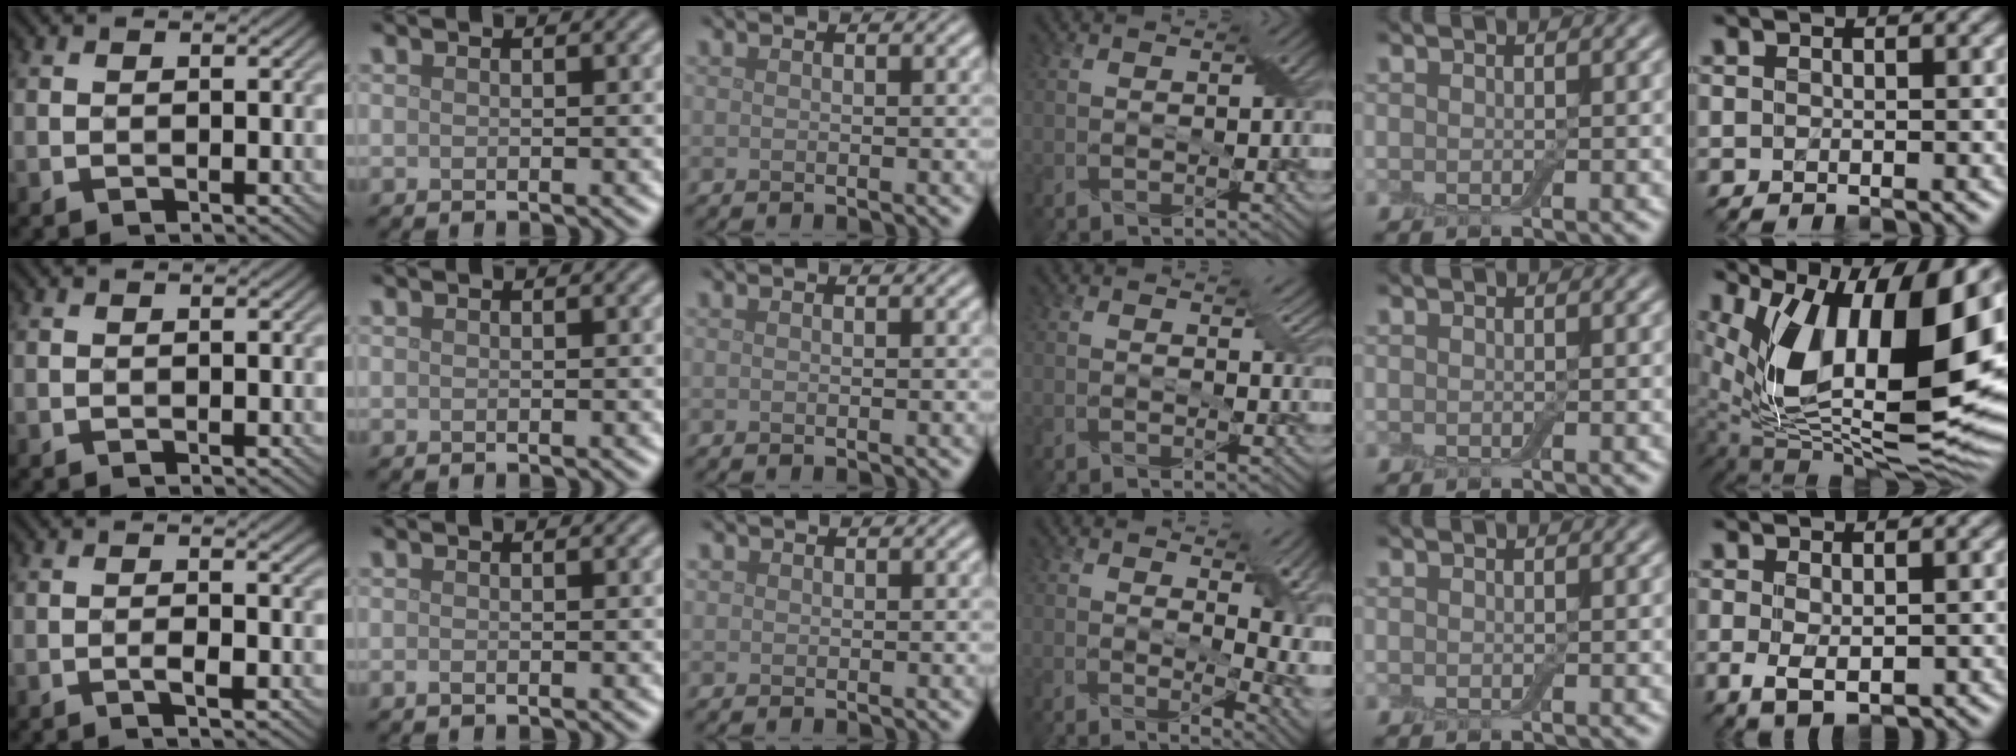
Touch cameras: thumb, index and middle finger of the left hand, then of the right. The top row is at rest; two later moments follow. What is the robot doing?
{"motion": "peel", "object": "adhesive wrap"}